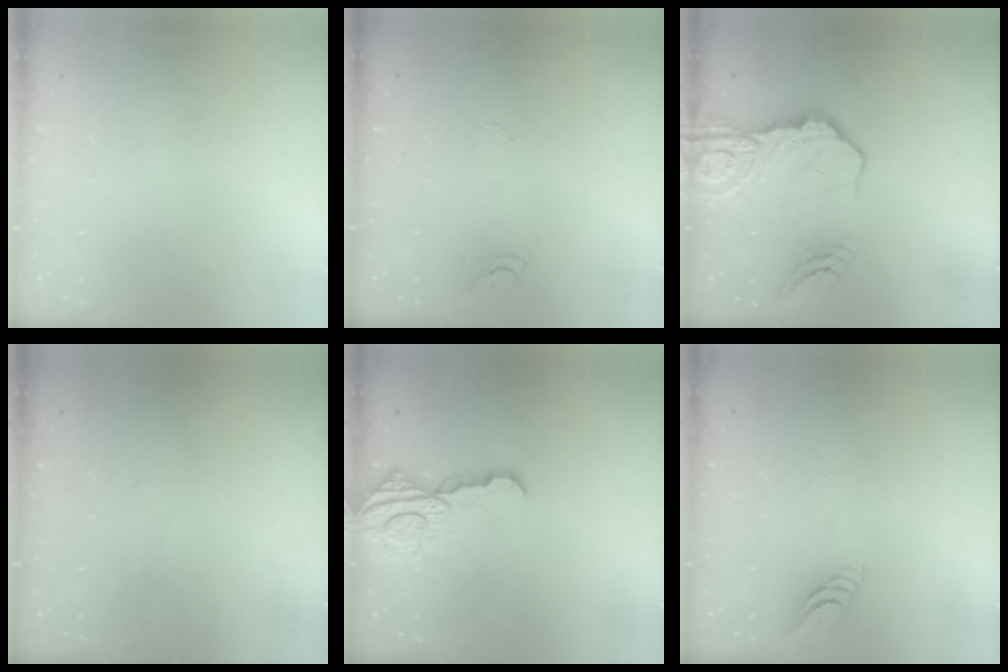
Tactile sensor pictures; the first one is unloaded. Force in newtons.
{"total": 3.1, "press": 3.1, "slide": 0.3}
{"total": 15.9, "press": 15.7, "slide": 1.8}
{"total": 0.0}
{"total": 12.3, "press": 12.3, "slide": 0.8}
{"total": 4.9, "press": 4.9, "slide": 0.6}